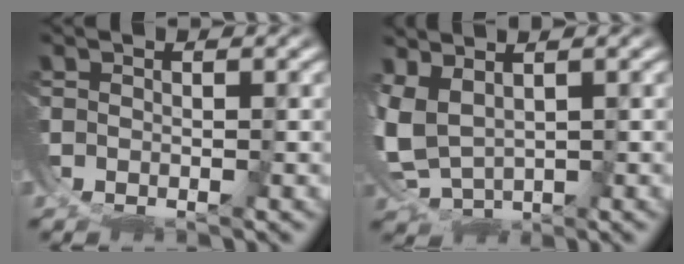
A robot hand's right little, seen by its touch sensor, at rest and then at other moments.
{"total": 6.3, "force": [-0.3, 5.5, 2.9], "torque": [-0.116, -0.036, 0.012]}